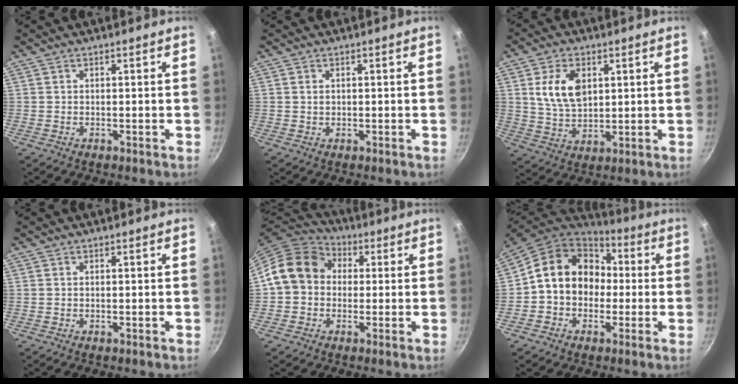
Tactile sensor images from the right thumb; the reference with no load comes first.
{"total": 1.0, "force": [0.1, 0.8, 0.6], "torque": [-0.008, 0.002, 0.003]}
{"total": 9.7, "force": [2.8, 6.2, 6.9], "torque": [-0.116, -0.016, 0.055]}
{"total": 0.0}
{"total": 12.5, "force": [1.3, 10.5, 6.7], "torque": [-0.082, 0.027, 0.002]}
{"total": 15.9, "force": [0.5, 13.2, 8.8], "torque": [-0.112, 0.046, -0.005]}